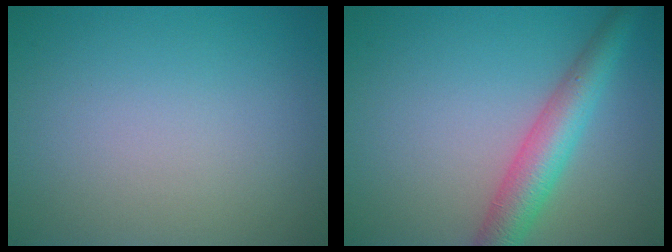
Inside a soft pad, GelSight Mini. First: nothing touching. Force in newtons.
{"total": 4.9, "press": 4.9, "slide": 0.1}